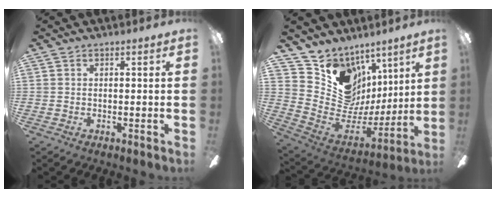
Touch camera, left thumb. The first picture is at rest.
{"total": 14.8, "force": [7.6, 11.9, 4.5], "torque": [-0.079, -0.074, 0.158]}